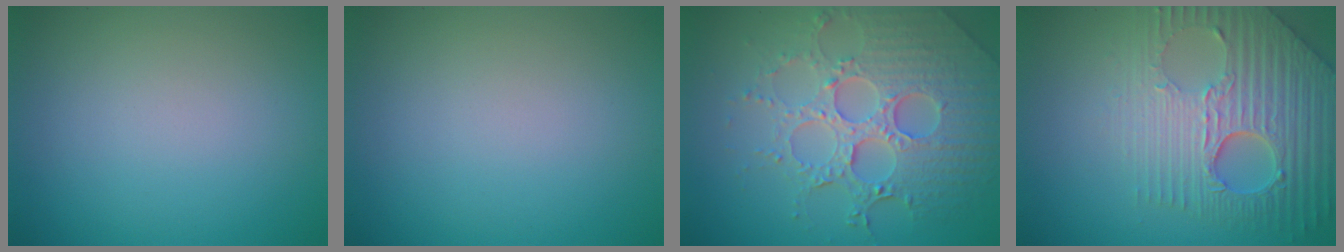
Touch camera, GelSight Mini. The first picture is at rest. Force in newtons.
{"total": 0.0}
{"total": 7.8, "press": 5.8, "slide": 5.2}
{"total": 6.9, "press": 5.6, "slide": 4.1}